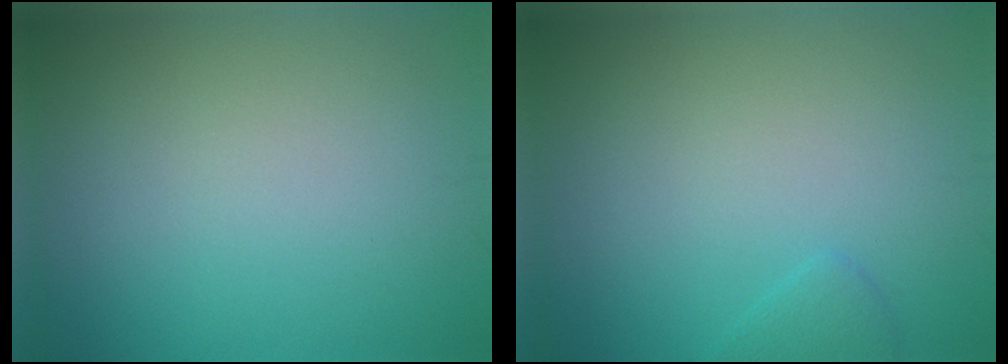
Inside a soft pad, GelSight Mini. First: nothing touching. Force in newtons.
{"total": 1.0, "press": 1.0, "slide": 0.1}